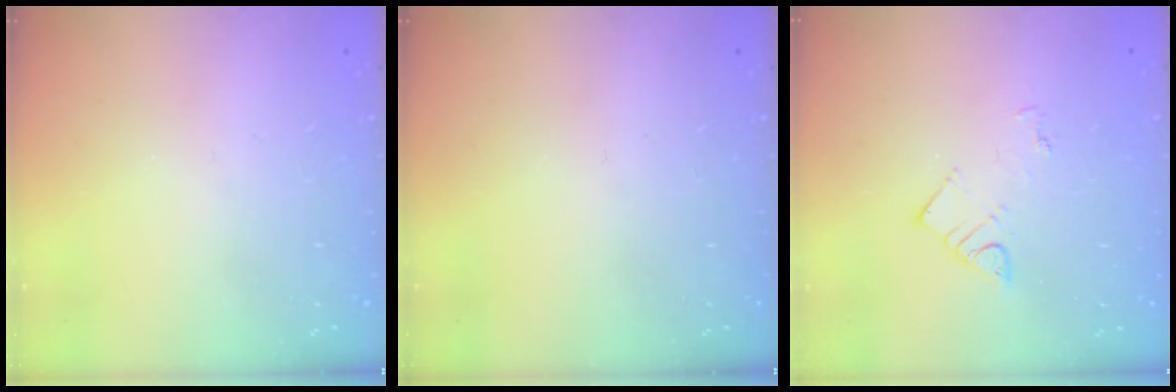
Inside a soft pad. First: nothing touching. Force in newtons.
{"total": 0.0}
{"total": 4.1, "press": 4.1, "slide": 0.2}